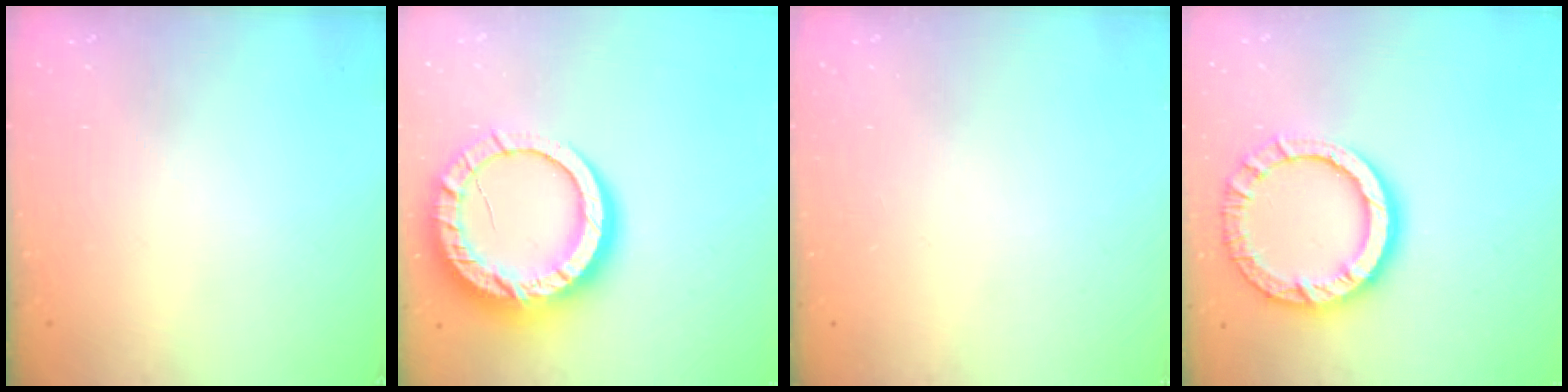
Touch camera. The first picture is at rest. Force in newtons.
{"total": 19.6, "press": 19.5, "slide": 1.8}
{"total": 0.0}
{"total": 13.5, "press": 13.5, "slide": 1.1}